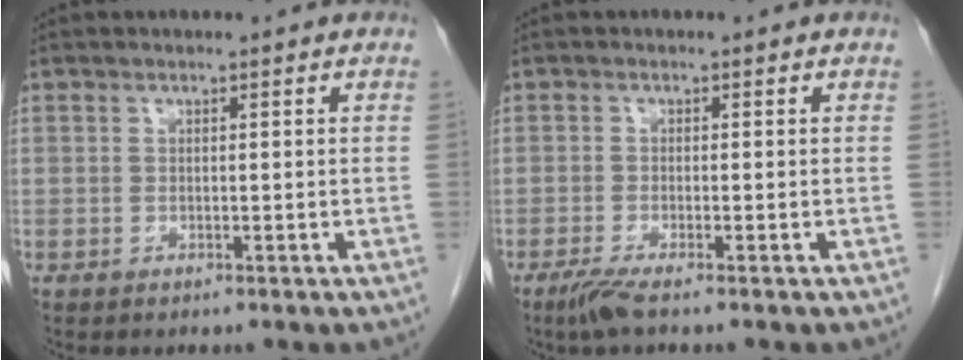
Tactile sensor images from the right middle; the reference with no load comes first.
{"total": 2.4, "force": [-1.7, -0.1, 1.7], "torque": [-0.041, -0.008, -0.038]}